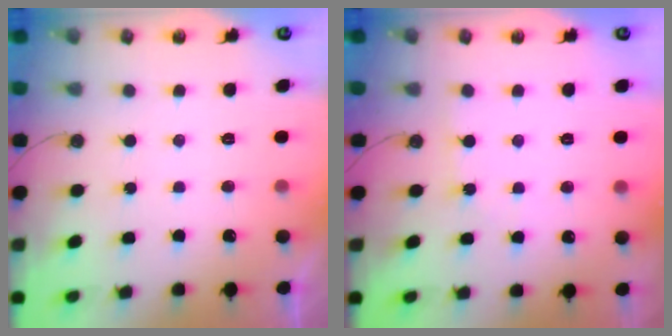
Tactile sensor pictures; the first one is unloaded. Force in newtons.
{"total": 2.7, "press": 2.7, "slide": 0.5}